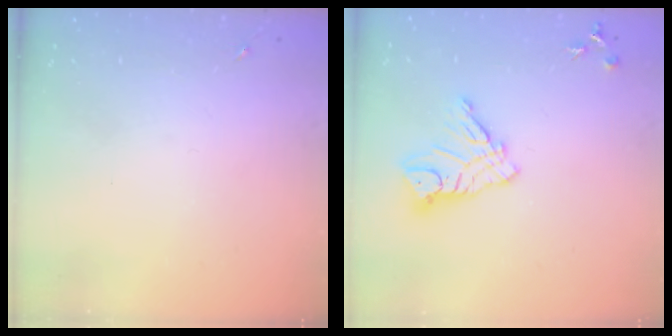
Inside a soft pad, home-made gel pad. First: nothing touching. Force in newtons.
{"total": 11.6, "press": 11.6, "slide": 0.7}